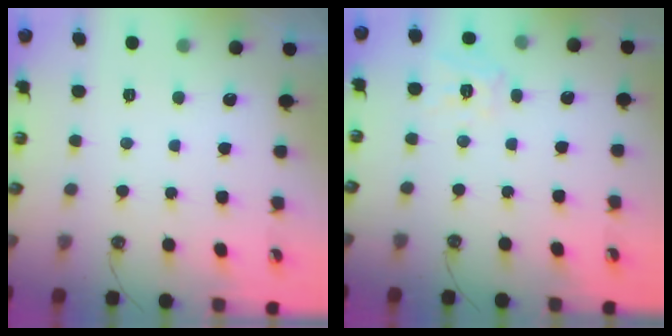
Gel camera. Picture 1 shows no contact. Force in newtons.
{"total": 10.3, "press": 10.3, "slide": 1.0}